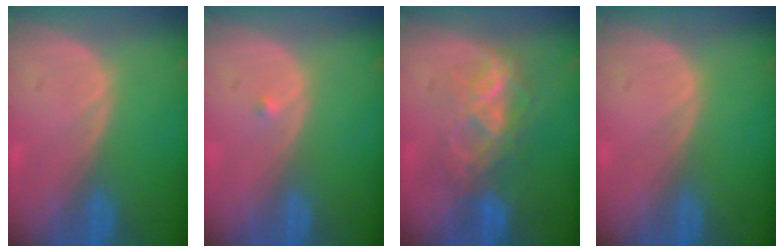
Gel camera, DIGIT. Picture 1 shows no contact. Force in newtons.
{"total": 0.5, "press": 0.4, "slide": 0.3}
{"total": 6.3, "press": 6.2, "slide": 0.6}
{"total": 0.0}